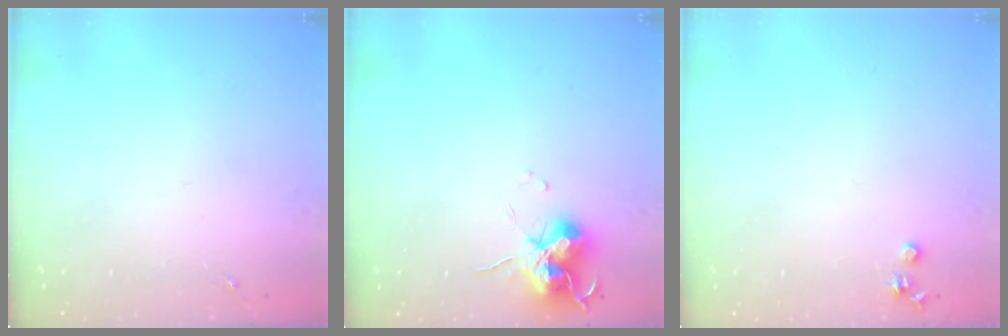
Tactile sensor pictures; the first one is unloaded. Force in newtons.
{"total": 12.6, "press": 12.5, "slide": 1.4}
{"total": 3.6, "press": 3.5, "slide": 0.5}